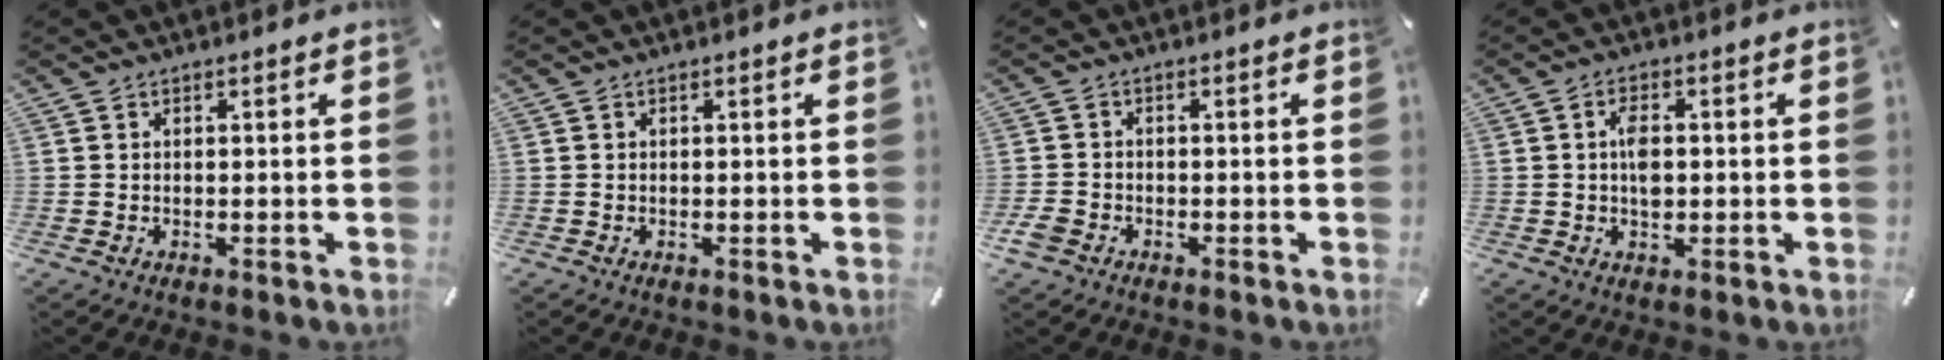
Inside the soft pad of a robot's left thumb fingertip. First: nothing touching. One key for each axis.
{"total": 0.0}
{"total": 3.2, "fx": -1.9, "fy": 2.2, "fz": 1.4, "tx": -0.033, "ty": 0.004, "tz": -0.037}
{"total": 4.2, "fx": 0.3, "fy": 2.5, "fz": 3.4, "tx": -0.061, "ty": 0.003, "tz": 0.002}